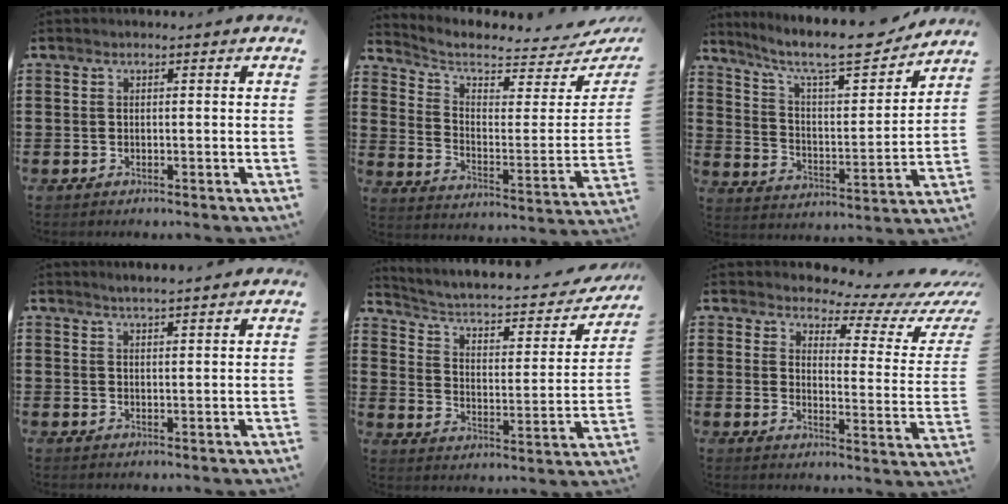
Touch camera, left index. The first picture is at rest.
{"total": 4.6, "force": [4.1, 1.3, 1.6], "torque": [-0.058, -0.038, 0.066]}
{"total": 11.0, "force": [9.1, 1.8, 6.0], "torque": [-0.124, -0.059, 0.148]}
{"total": 2.3, "force": [2.3, -0.4, 0.3], "torque": [-0.011, -0.004, 0.043]}
{"total": 4.4, "force": [3.0, 1.7, 2.6], "torque": [-0.069, -0.023, 0.041]}
{"total": 4.1, "force": [3.7, 0.7, 1.4], "torque": [-0.036, -0.035, 0.057]}